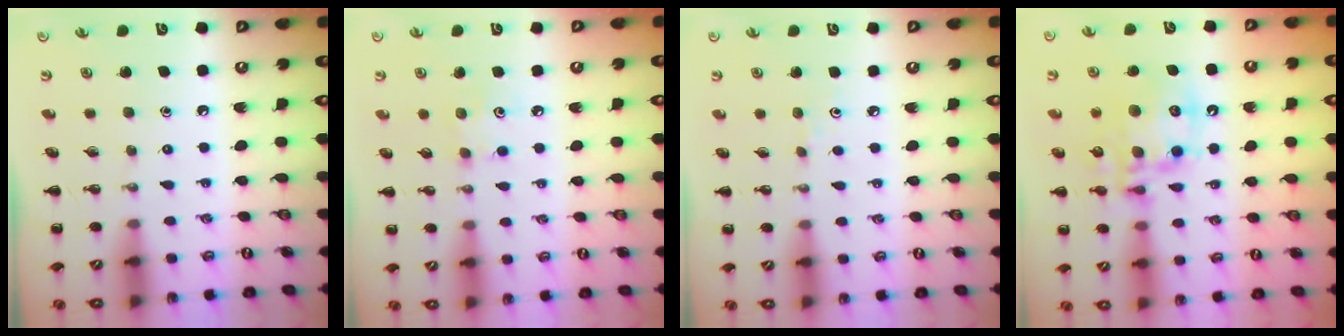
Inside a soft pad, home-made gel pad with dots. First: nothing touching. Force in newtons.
{"total": 4.7, "press": 4.5, "slide": 1.1}
{"total": 2.9, "press": 2.7, "slide": 0.9}
{"total": 13.9, "press": 13.6, "slide": 2.8}